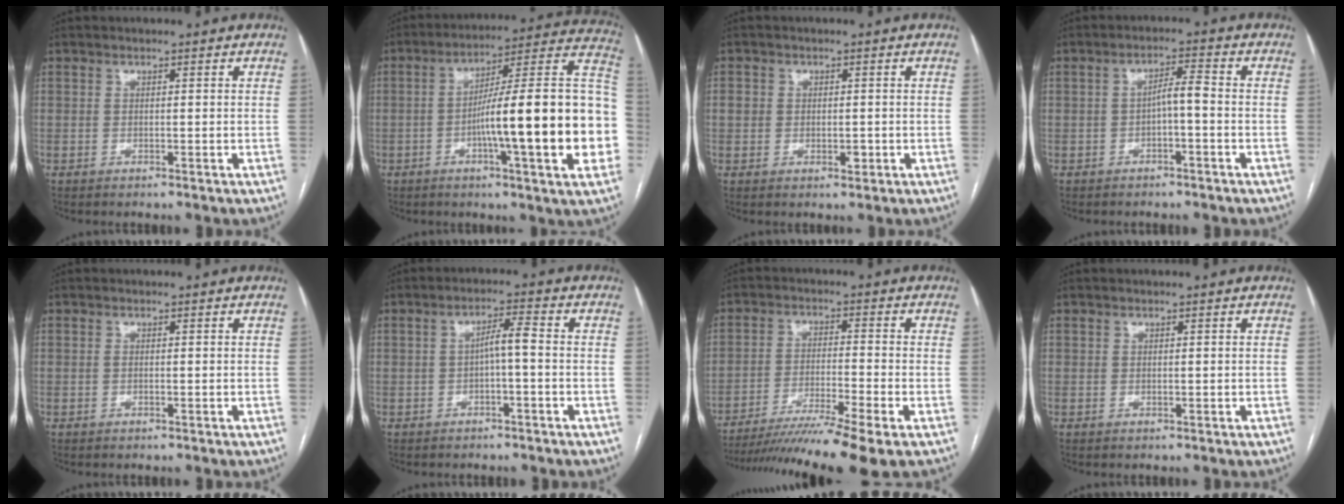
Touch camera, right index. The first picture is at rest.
{"total": 24.1, "force": [-4.0, 1.9, 23.7], "torque": [-0.256, 0.026, -0.061]}
{"total": 3.0, "force": [-0.3, 2.5, 1.6], "torque": [-0.019, 0.006, -0.001]}
{"total": 3.1, "force": [-0.8, 0.6, 3.0], "torque": [-0.048, 0.013, -0.012]}
{"total": 0.0}
{"total": 3.3, "force": [-0.5, 0.4, 3.2], "torque": [-0.052, 0.013, -0.006]}
{"total": 13.8, "force": [-10.9, -1.3, 8.4], "torque": [-0.140, -0.029, -0.178]}
{"total": 0.0}